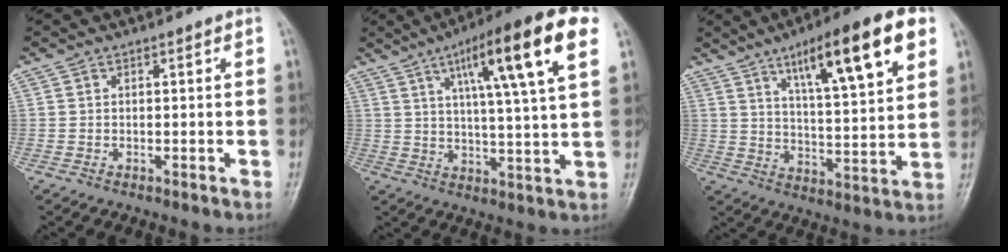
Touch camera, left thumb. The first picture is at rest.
{"total": 18.0, "force": [7.7, 2.9, 16.0], "torque": [-0.236, -0.007, 0.113]}
{"total": 18.5, "force": [9.3, 4.5, 15.4], "torque": [-0.215, -0.027, 0.144]}